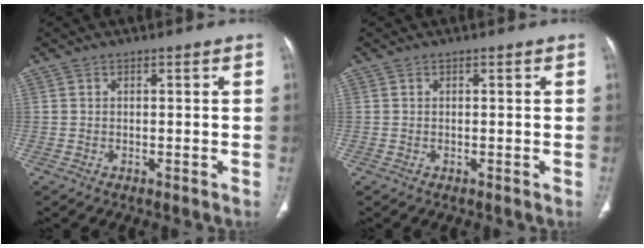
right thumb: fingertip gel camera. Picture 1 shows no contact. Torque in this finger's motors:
{"motor_torque": [-0.05, 0.06, -0.02, 0.02, 0.00]}